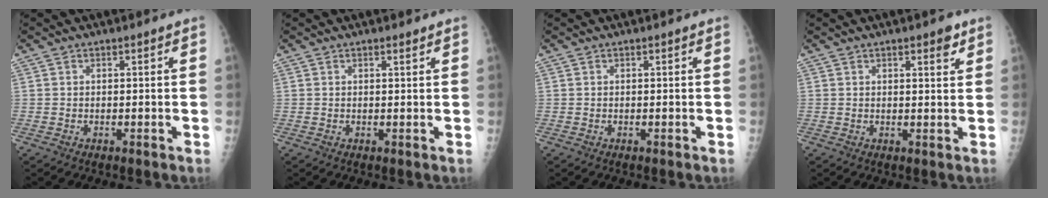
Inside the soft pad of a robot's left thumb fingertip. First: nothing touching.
{"total": 0.7, "force": [0.6, 0.1, 0.4], "torque": [-0.008, -0.004, 0.010]}
{"total": 0.0}
{"total": 2.9, "force": [1.7, 0.9, 2.1], "torque": [-0.021, -0.009, 0.021]}